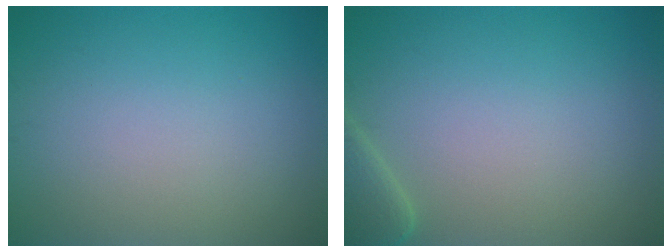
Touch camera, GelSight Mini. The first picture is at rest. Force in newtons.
{"total": 2.4, "press": 2.3, "slide": 0.4}